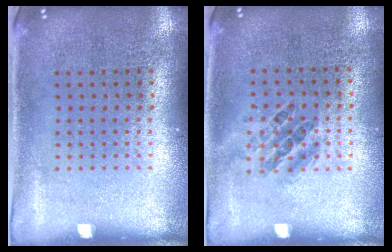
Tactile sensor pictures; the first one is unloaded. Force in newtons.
{"total": 0.9, "press": 0.8, "slide": 0.5}